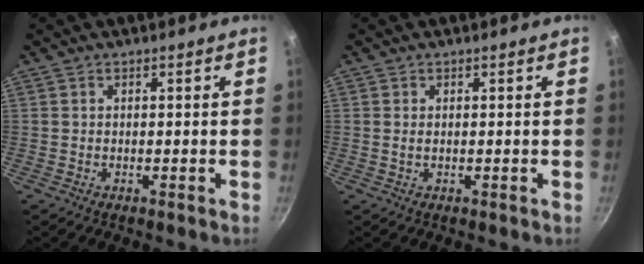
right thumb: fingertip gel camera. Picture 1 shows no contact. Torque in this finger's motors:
{"motor_torque": [-0.11, 0.05, -0.27, -0.02, -0.06]}